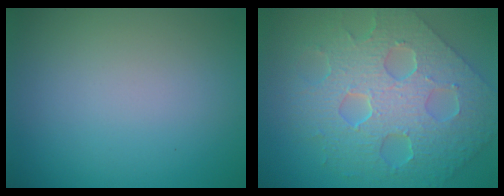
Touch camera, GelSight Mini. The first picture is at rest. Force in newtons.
{"total": 8.8, "press": 6.8, "slide": 5.6}